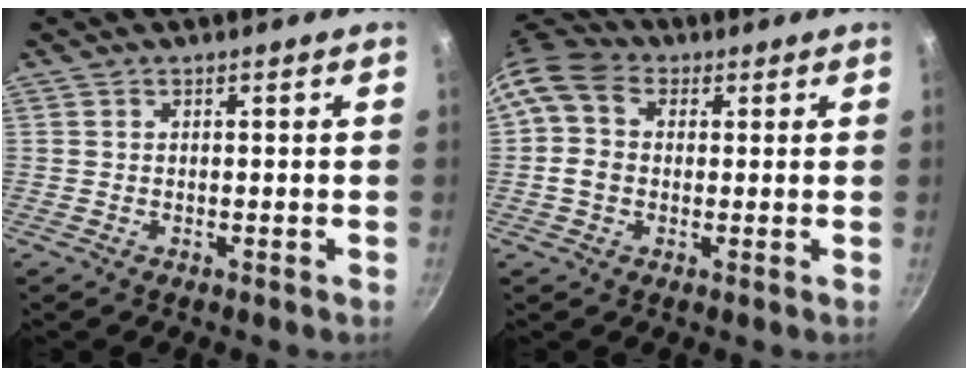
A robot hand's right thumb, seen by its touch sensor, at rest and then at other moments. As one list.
[{"total": 8.6, "force": [1.5, 6.8, 5.1], "torque": [-0.084, 0.012, 0.012]}]